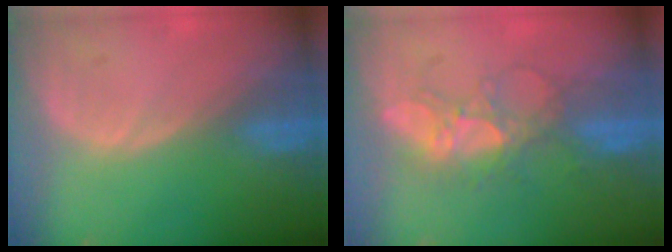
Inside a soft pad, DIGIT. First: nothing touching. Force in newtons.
{"total": 6.0, "press": 5.8, "slide": 1.6}